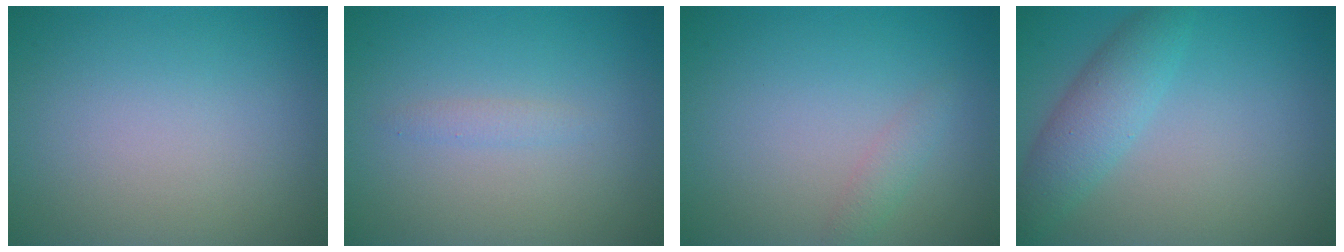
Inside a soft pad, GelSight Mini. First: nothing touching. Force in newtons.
{"total": 0.8, "press": 0.8, "slide": 0.0}
{"total": 1.2, "press": 1.2, "slide": 0.1}
{"total": 3.6, "press": 3.6, "slide": 0.0}